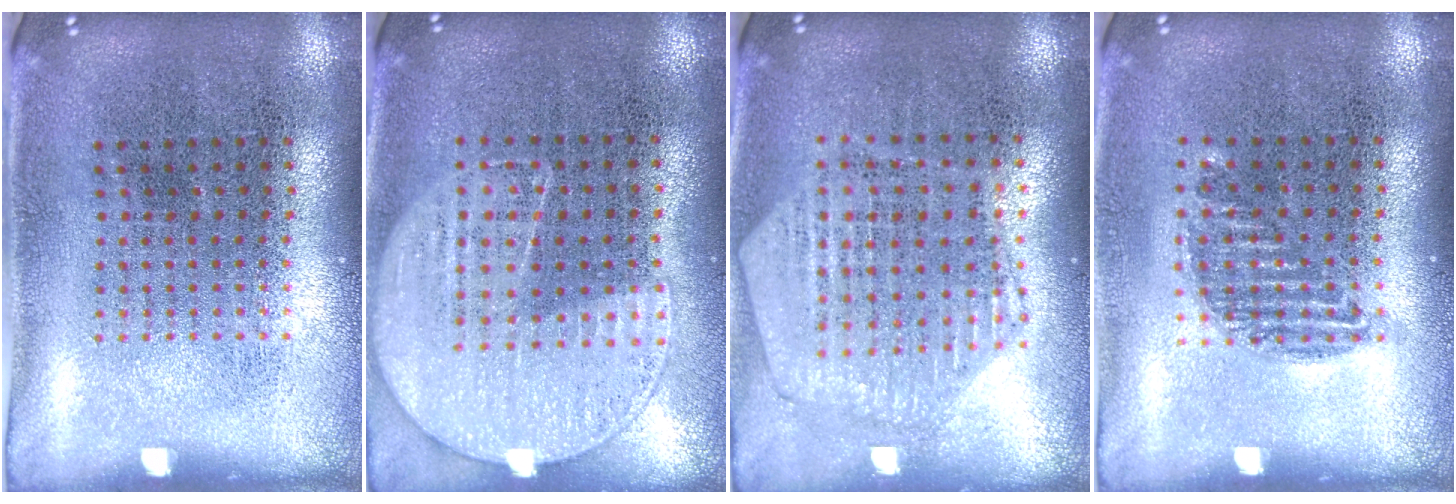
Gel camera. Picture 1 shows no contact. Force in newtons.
{"total": 1.1, "press": 1.0, "slide": 0.6}
{"total": 1.2, "press": 1.2, "slide": 0.2}
{"total": 0.9, "press": 0.8, "slide": 0.4}